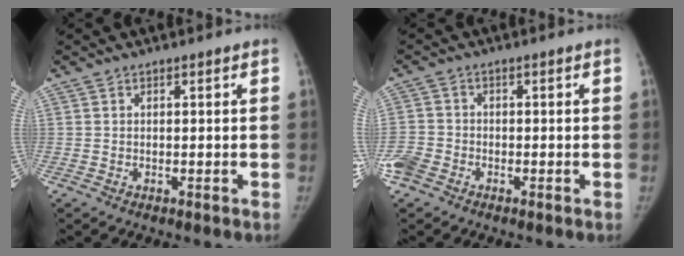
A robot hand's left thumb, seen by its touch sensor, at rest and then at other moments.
{"total": 5.0, "force": [-2.7, 3.6, 2.1], "torque": [-0.052, 0.008, -0.055]}